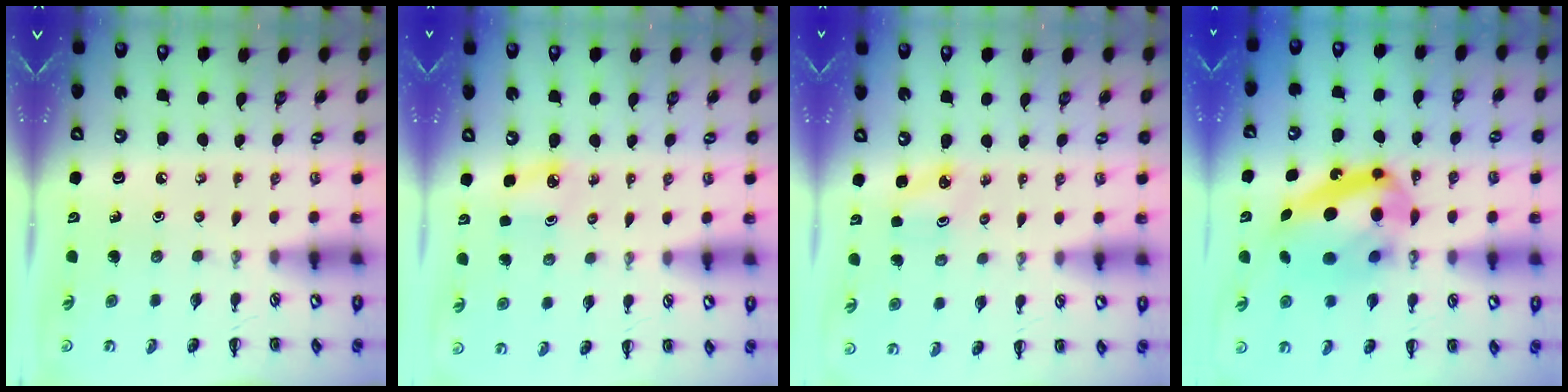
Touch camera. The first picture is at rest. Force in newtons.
{"total": 4.4, "press": 4.3, "slide": 1.2}
{"total": 1.9, "press": 1.8, "slide": 0.4}
{"total": 17.0, "press": 16.5, "slide": 4.2}